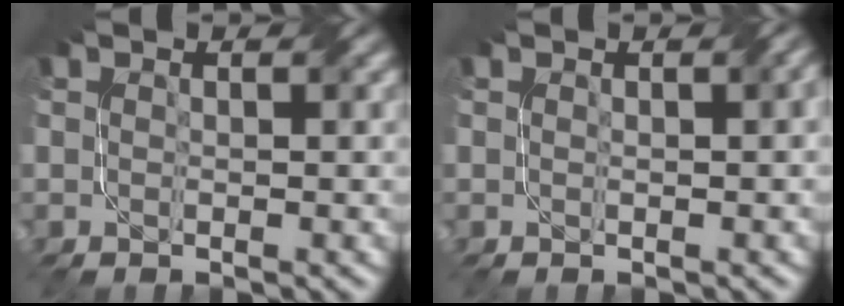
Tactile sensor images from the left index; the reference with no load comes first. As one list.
[{"total": 1.5, "force": [0.4, 0.4, 1.4], "torque": [-0.014, 0.006, 0.001]}]